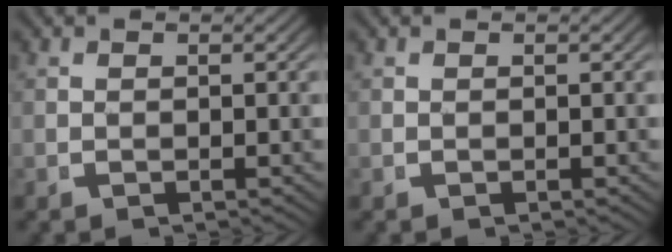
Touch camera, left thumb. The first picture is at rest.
{"total": 0.0}